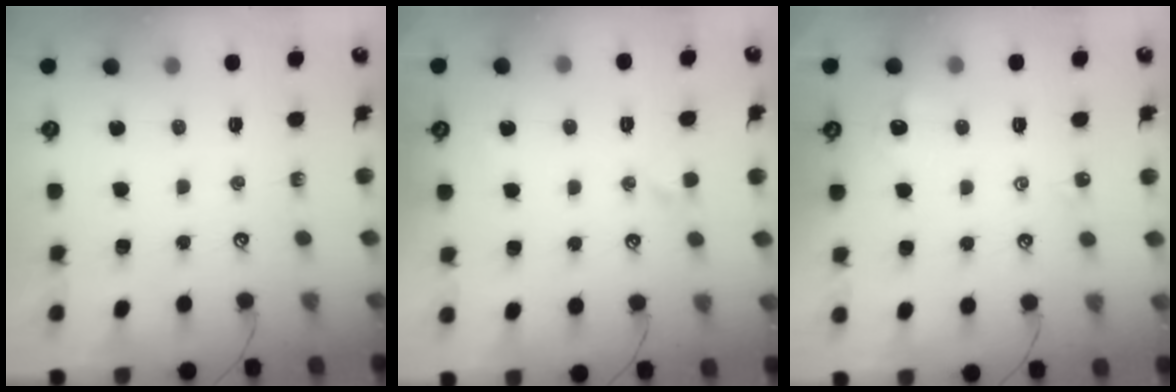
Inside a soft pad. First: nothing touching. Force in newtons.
{"total": 2.1, "press": 2.0, "slide": 0.6}
{"total": 1.6, "press": 1.5, "slide": 0.5}